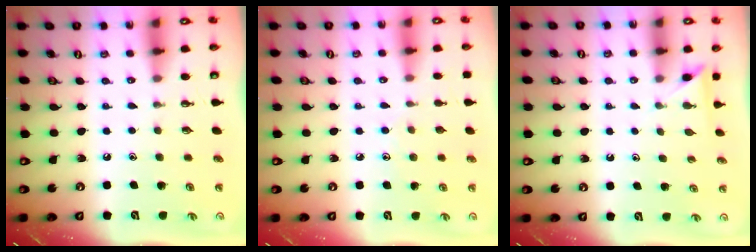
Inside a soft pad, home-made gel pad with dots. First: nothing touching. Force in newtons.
{"total": 5.8, "press": 5.8, "slide": 0.5}
{"total": 2.3, "press": 2.3, "slide": 0.2}